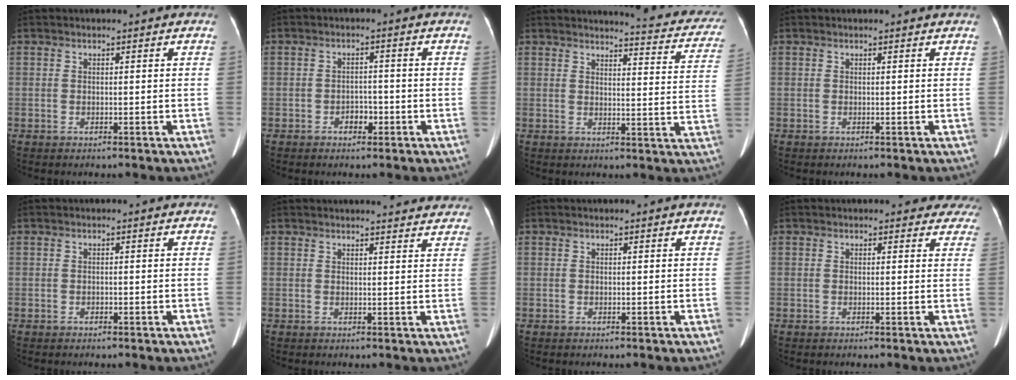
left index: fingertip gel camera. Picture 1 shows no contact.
{"total": 2.3, "force": [-1.3, 1.5, 1.3], "torque": [-0.016, 0.006, -0.018]}
{"total": 14.5, "force": [13.8, 2.1, 4.0], "torque": [-0.021, -0.068, 0.125]}
{"total": 0.9, "force": [0.9, 0.0, 0.2], "torque": [-0.009, 0.004, 0.007]}
{"total": 0.0}
{"total": 10.0, "force": [9.5, 1.7, 2.6], "torque": [-0.014, 0.002, 0.091]}
{"total": 0.6, "force": [0.6, 0.0, 0.1], "torque": [-0.003, 0.001, 0.005]}
{"total": 6.7, "force": [6.1, 2.6, 1.1], "torque": [0.023, -0.008, 0.038]}